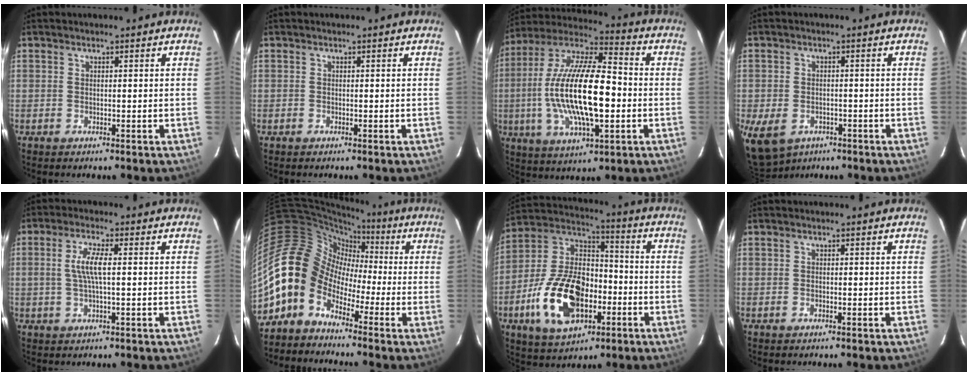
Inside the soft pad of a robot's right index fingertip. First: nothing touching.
{"total": 0.0}
{"total": 22.1, "force": [-2.4, 7.4, 20.7], "torque": [-0.400, -0.007, -0.046]}
{"total": 8.0, "force": [-4.4, 5.6, 3.8], "torque": [-0.091, -0.018, -0.063]}
{"total": 5.4, "force": [0.4, 1.0, 5.3], "torque": [-0.101, 0.003, 0.010]}
{"total": 14.0, "force": [-6.1, 11.1, 6.0], "torque": [-0.120, 0.029, -0.141]}
{"total": 20.5, "force": [-7.2, 11.9, 15.0], "torque": [-0.318, 0.008, -0.116]}
{"total": 0.0}